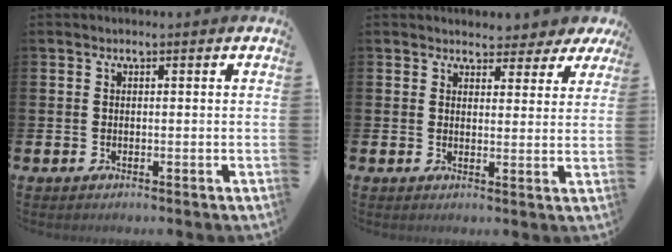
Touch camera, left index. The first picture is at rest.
{"total": 3.9, "force": [3.6, 1.5, 0.3], "torque": [-0.005, -0.022, 0.063]}